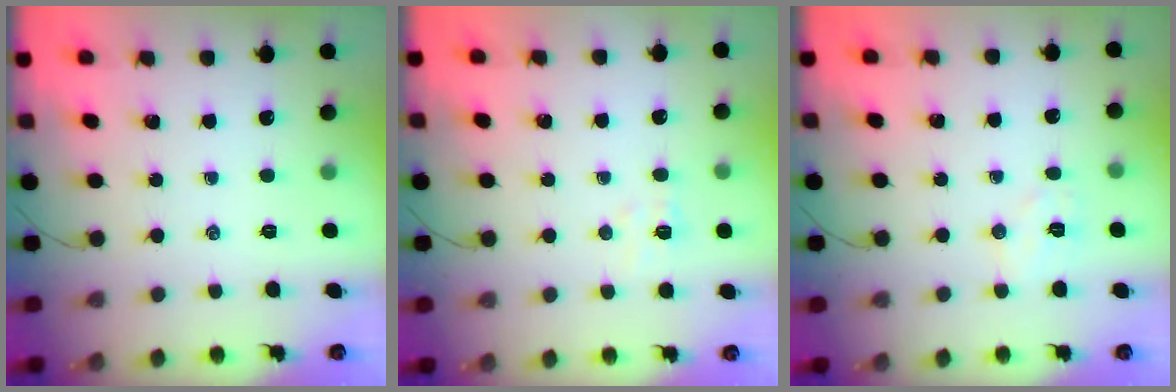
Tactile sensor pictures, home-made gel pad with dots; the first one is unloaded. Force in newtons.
{"total": 4.2, "press": 4.0, "slide": 1.2}
{"total": 5.8, "press": 5.7, "slide": 1.1}